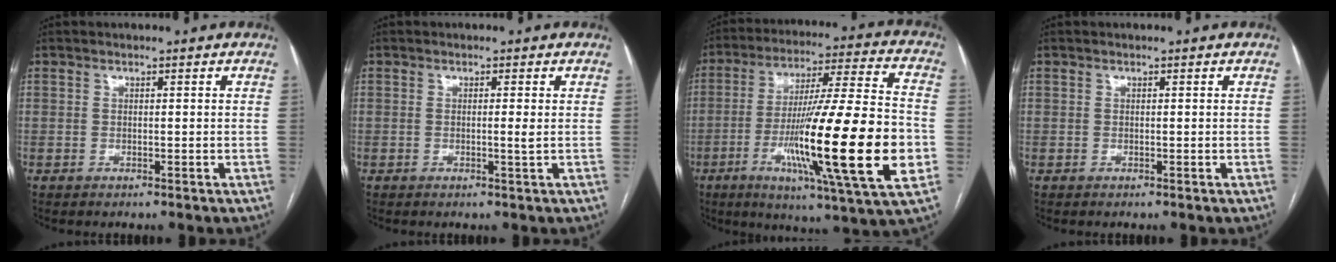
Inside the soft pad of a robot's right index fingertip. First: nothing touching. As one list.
[{"total": 0.7, "force": [-0.1, -0.2, 0.7], "torque": [-0.012, -0.002, -0.003]}, {"total": 25.9, "force": [-6.0, 0.9, 25.2], "torque": [-0.397, -0.024, -0.103]}, {"total": 0.0}]